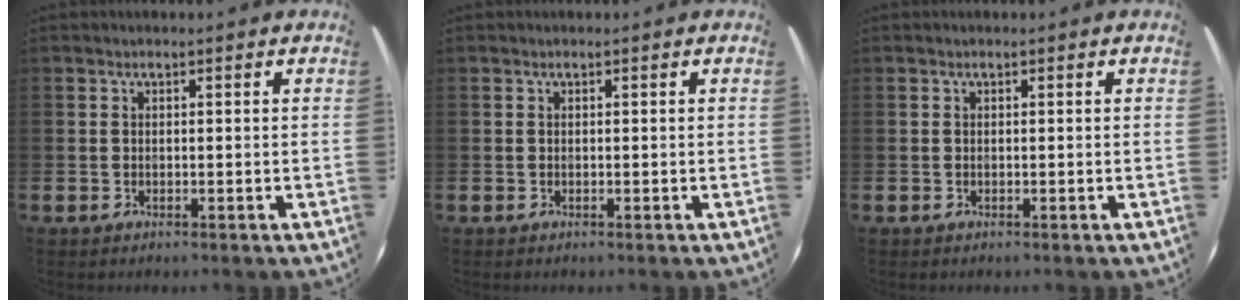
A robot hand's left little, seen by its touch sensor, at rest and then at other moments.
{"total": 0.0}
{"total": 0.0}